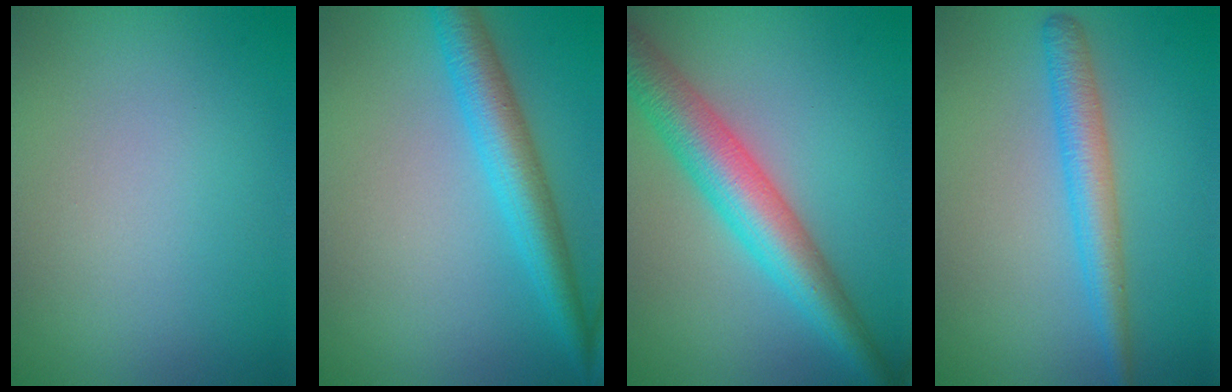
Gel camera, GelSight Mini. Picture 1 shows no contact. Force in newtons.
{"total": 4.7, "press": 4.7, "slide": 0.1}
{"total": 7.0, "press": 7.0, "slide": 0.0}
{"total": 3.4, "press": 3.4, "slide": 0.0}